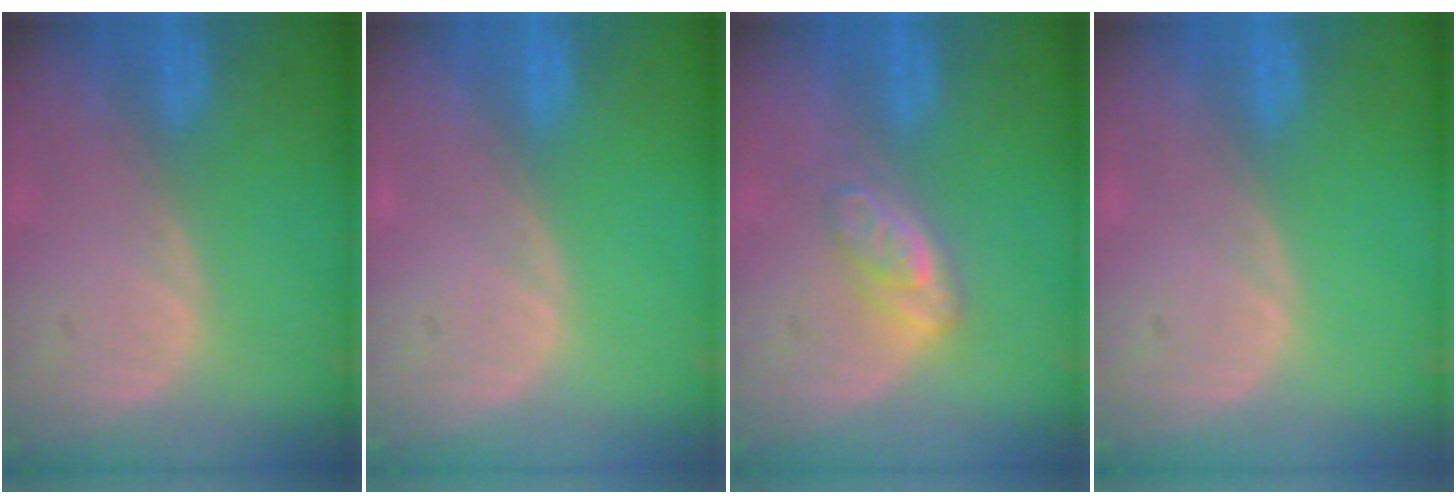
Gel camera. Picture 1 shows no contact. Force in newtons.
{"total": 0.0}
{"total": 4.8, "press": 4.3, "slide": 2.3}
{"total": 0.0}